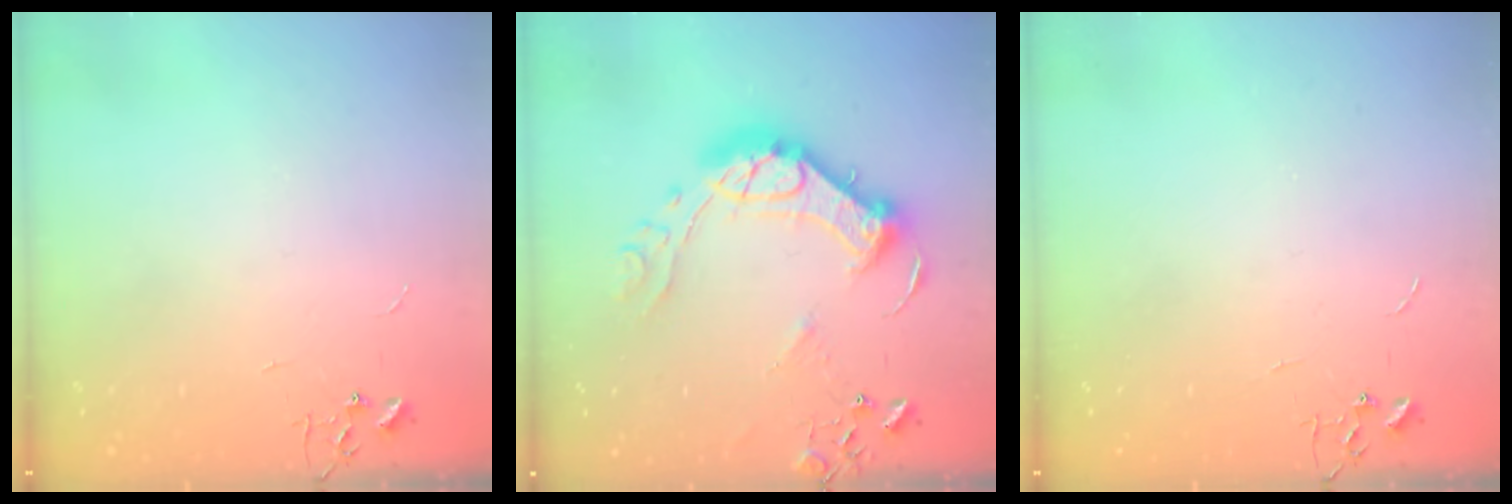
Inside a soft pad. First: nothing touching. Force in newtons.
{"total": 18.4, "press": 18.4, "slide": 1.4}
{"total": 0.0}